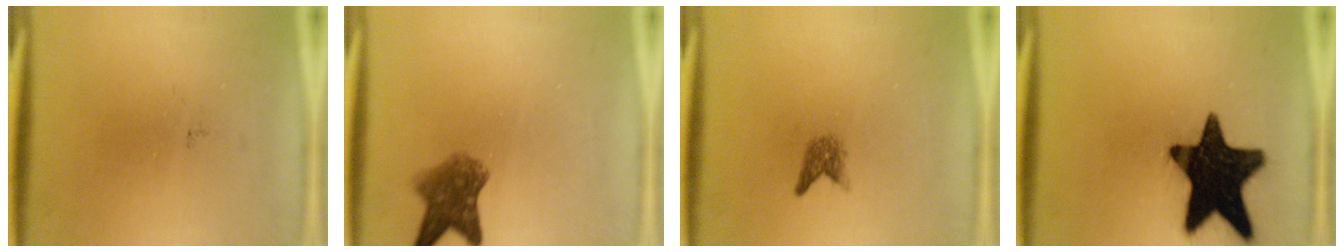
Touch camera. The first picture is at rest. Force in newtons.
{"total": 5.8}
{"total": 1.5}
{"total": 18.2}